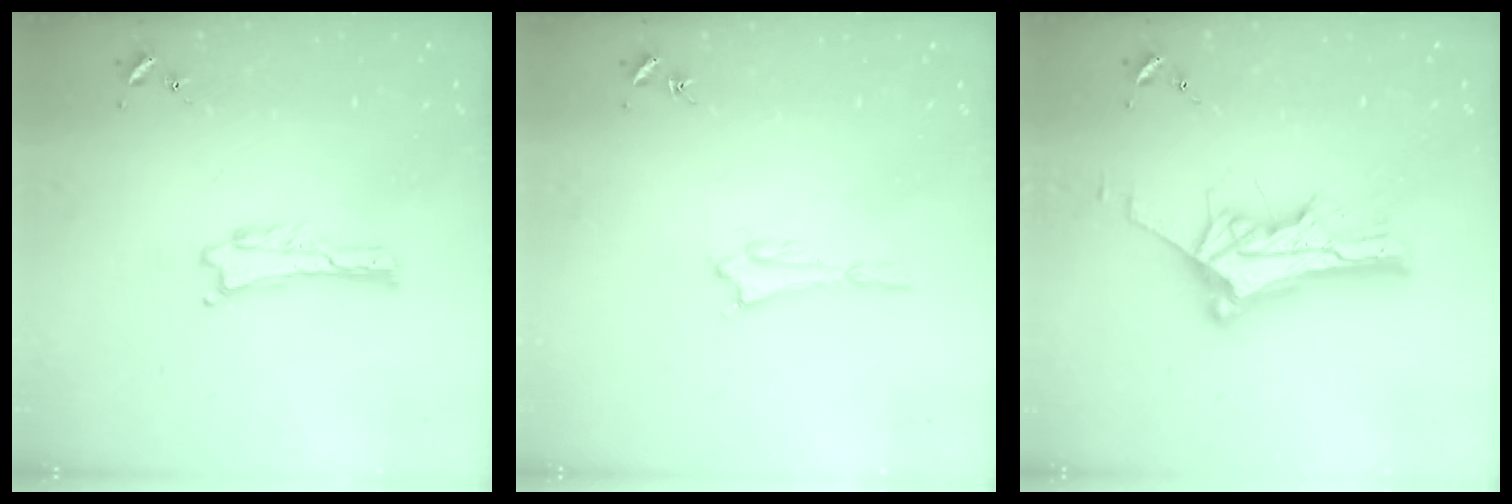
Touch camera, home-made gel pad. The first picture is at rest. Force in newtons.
{"total": 1.6, "press": 1.6, "slide": 0.1}
{"total": 11.0, "press": 11.0, "slide": 0.8}